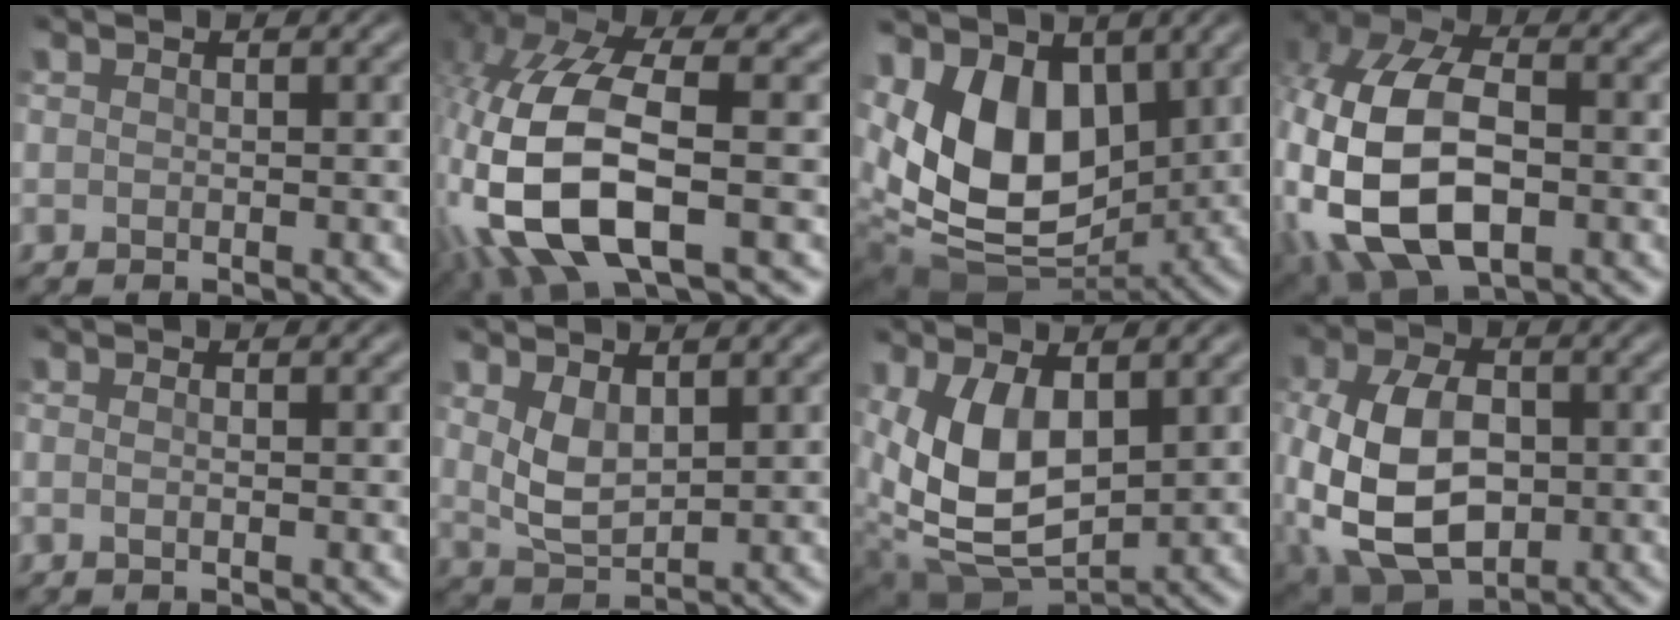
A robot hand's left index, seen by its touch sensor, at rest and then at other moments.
{"total": 12.5, "force": [-2.9, 5.3, 11.0], "torque": [-0.272, -0.003, -0.057]}
{"total": 11.8, "force": [1.9, 7.6, 8.9], "torque": [-0.173, -0.018, 0.033]}
{"total": 13.4, "force": [-1.6, 8.8, 9.9], "torque": [-0.230, -0.021, -0.018]}
{"total": 1.3, "force": [0.1, 0.6, 1.1], "torque": [-0.011, -0.002, -0.008]}
{"total": 3.2, "force": [1.5, 1.7, 2.2], "torque": [-0.056, 0.002, 0.038]}
{"total": 8.0, "force": [1.9, 4.4, 6.3], "torque": [-0.141, -0.005, 0.038]}
{"total": 10.6, "force": [-1.1, 6.9, 8.0], "torque": [-0.187, -0.011, -0.016]}